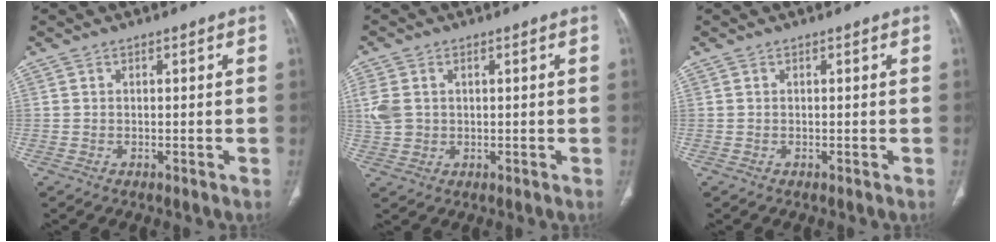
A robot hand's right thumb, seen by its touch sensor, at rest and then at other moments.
{"total": 5.8, "force": [0.9, 4.5, 3.5], "torque": [-0.086, 0.004, 0.024]}
{"total": 0.0}